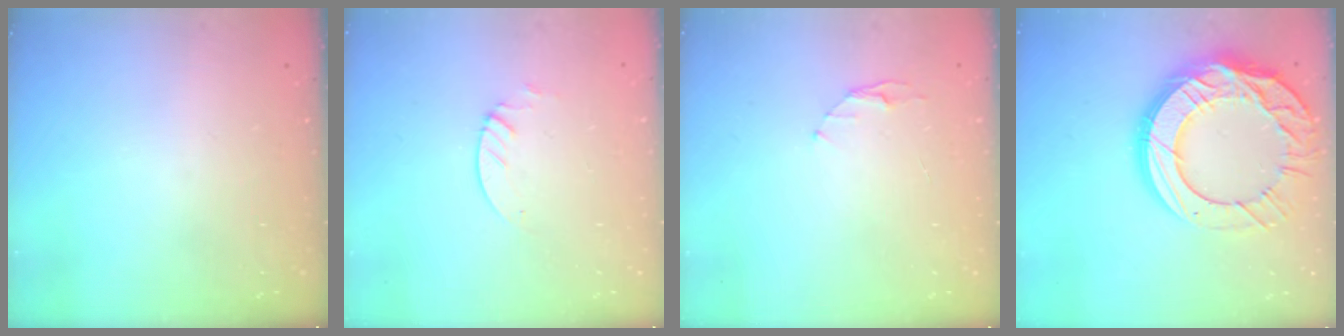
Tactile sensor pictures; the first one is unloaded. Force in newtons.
{"total": 2.1, "press": 2.1, "slide": 0.2}
{"total": 3.2, "press": 3.2, "slide": 0.4}
{"total": 24.9, "press": 24.8, "slide": 2.4}